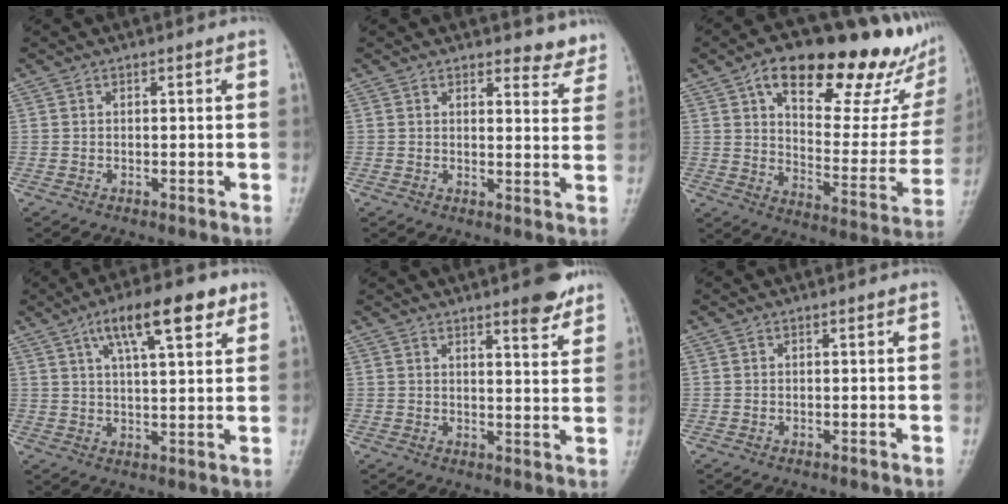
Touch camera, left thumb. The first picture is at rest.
{"total": 5.0, "force": [4.5, 1.9, 0.9], "torque": [0.021, -0.033, 0.040]}
{"total": 28.1, "force": [15.4, 11.2, 20.6], "torque": [-0.244, -0.015, 0.230]}
{"total": 12.2, "force": [6.2, 3.8, 9.8], "torque": [-0.138, -0.007, 0.097]}
{"total": 6.3, "force": [4.6, 1.3, 4.2], "torque": [-0.040, -0.029, 0.058]}
{"total": 0.0}